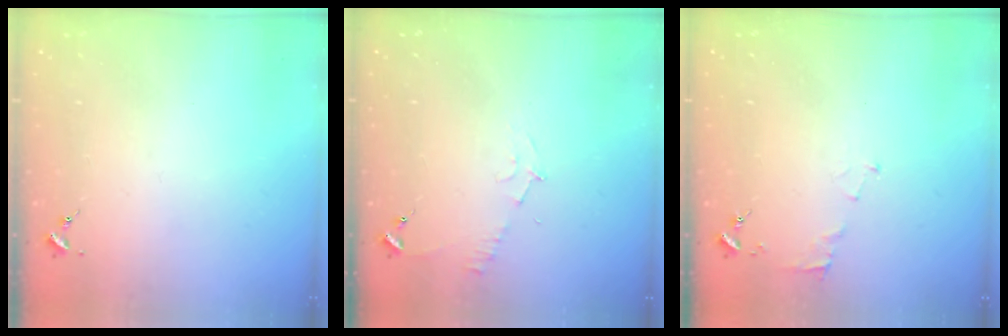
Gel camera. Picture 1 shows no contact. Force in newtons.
{"total": 5.5, "press": 5.5, "slide": 0.7}
{"total": 4.4, "press": 4.4, "slide": 0.4}